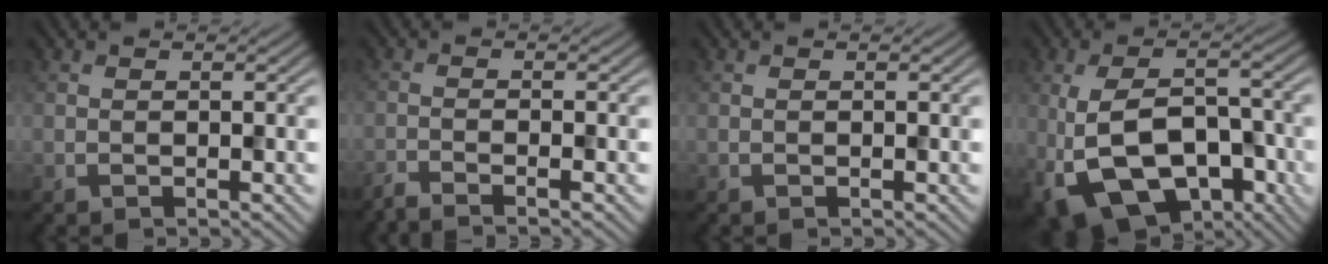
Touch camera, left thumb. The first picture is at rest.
{"total": 3.0, "force": [-2.3, 0.3, 2.0], "torque": [-0.027, -0.001, -0.057]}
{"total": 0.0}
{"total": 13.6, "force": [-5.7, 7.1, 10.1], "torque": [-0.186, -0.017, -0.093]}